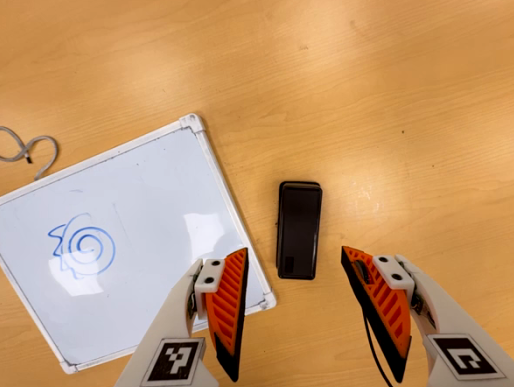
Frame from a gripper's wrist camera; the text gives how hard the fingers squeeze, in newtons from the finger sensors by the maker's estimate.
{"total": 0.0}